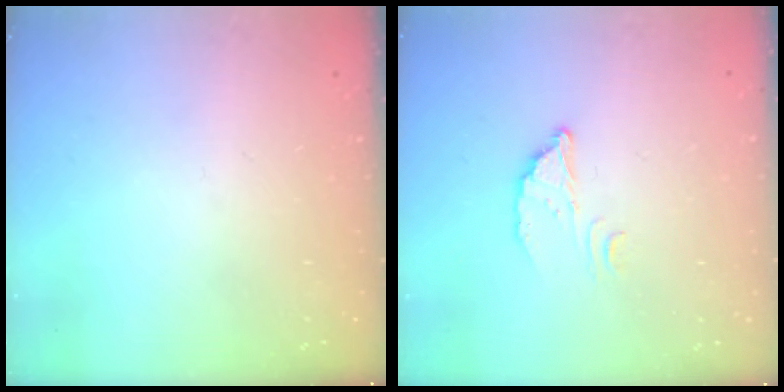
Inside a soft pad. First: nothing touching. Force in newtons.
{"total": 2.8, "press": 2.8, "slide": 0.2}